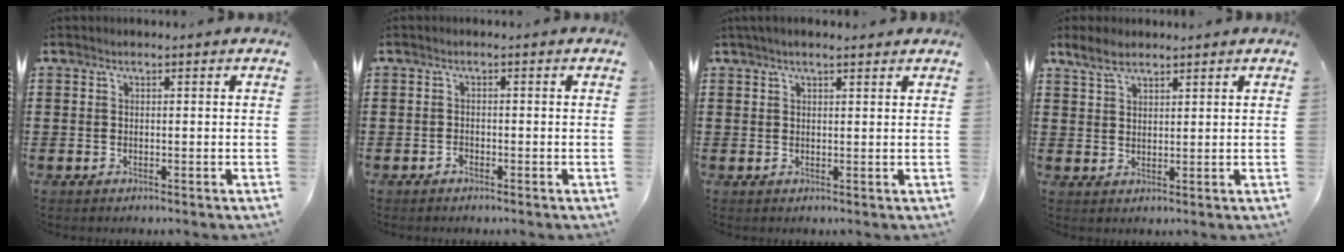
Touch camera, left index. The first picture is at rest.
{"total": 0.6, "force": [-0.5, 0.3, 0.2], "torque": [-0.007, 0.001, -0.011]}
{"total": 2.0, "force": [1.6, 0.3, 1.2], "torque": [-0.023, 0.004, 0.030]}
{"total": 3.6, "force": [2.8, 1.7, 1.6], "torque": [-0.040, 0.007, 0.053]}